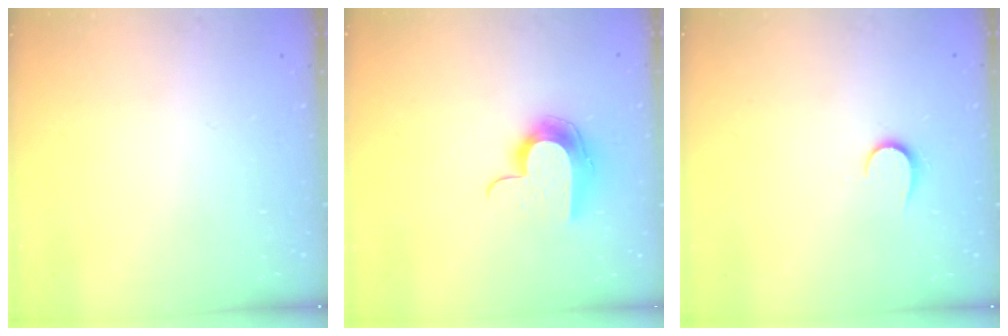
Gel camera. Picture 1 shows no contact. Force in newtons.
{"total": 11.6, "press": 11.6, "slide": 0.8}
{"total": 6.7, "press": 6.7, "slide": 0.6}